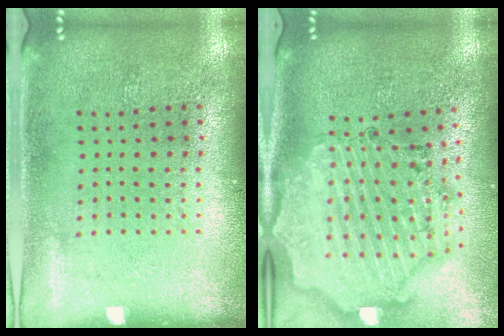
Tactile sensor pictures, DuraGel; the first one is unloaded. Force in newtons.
{"total": 2.4, "press": 2.3, "slide": 0.7}